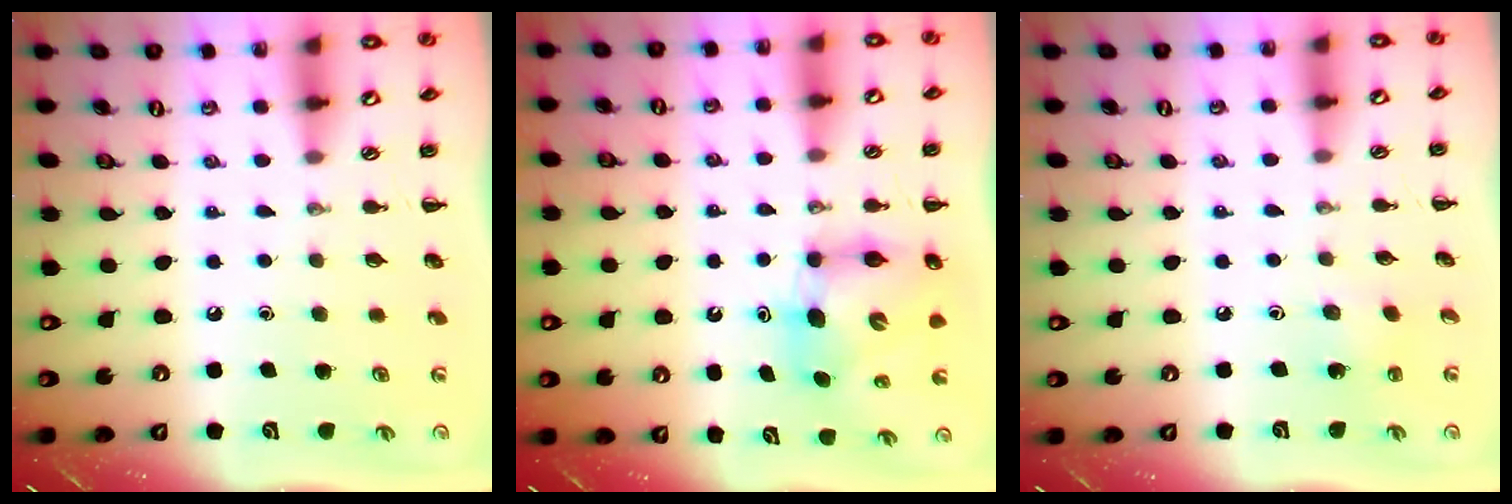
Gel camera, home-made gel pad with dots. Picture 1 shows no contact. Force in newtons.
{"total": 6.8, "press": 6.7, "slide": 1.1}
{"total": 1.6, "press": 1.4, "slide": 0.7}